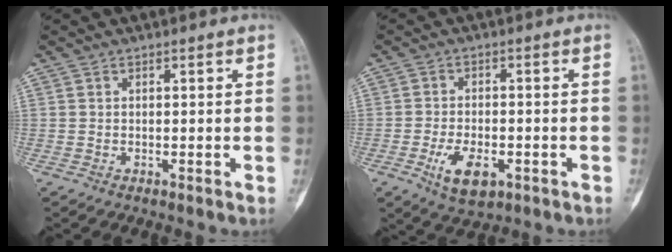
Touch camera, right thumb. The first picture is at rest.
{"total": 7.4, "force": [-2.9, 4.1, 5.5], "torque": [-0.090, 0.006, -0.040]}